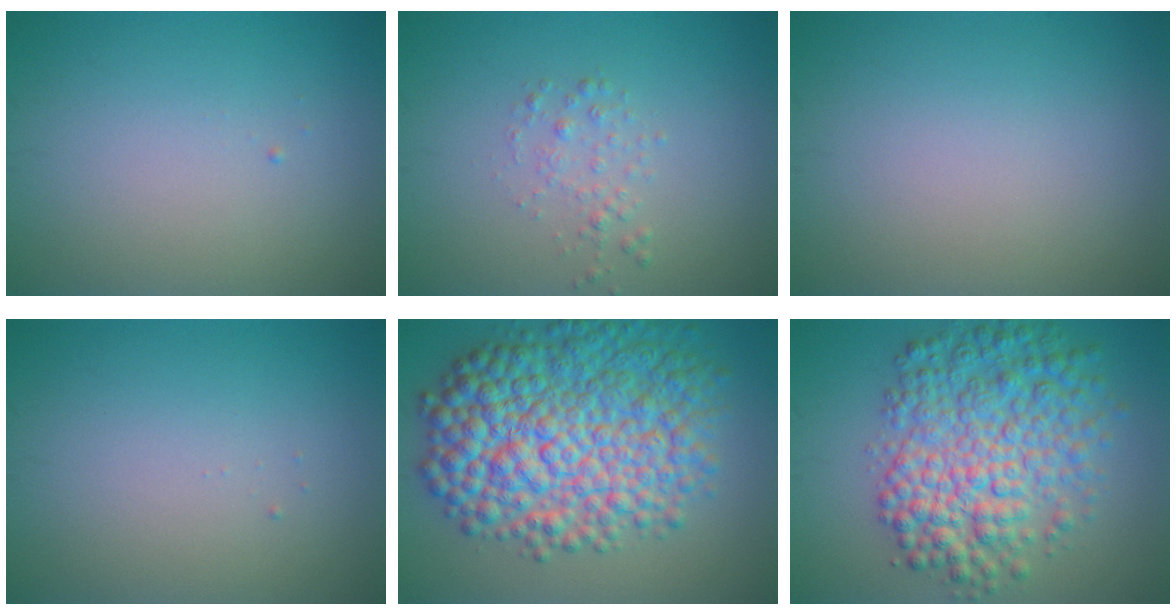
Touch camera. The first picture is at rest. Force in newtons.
{"total": 1.4, "press": 1.4, "slide": 0.1}
{"total": 0.0}
{"total": 0.0}
{"total": 12.1, "press": 12.1, "slide": 0.1}
{"total": 8.7, "press": 8.7, "slide": 0.1}